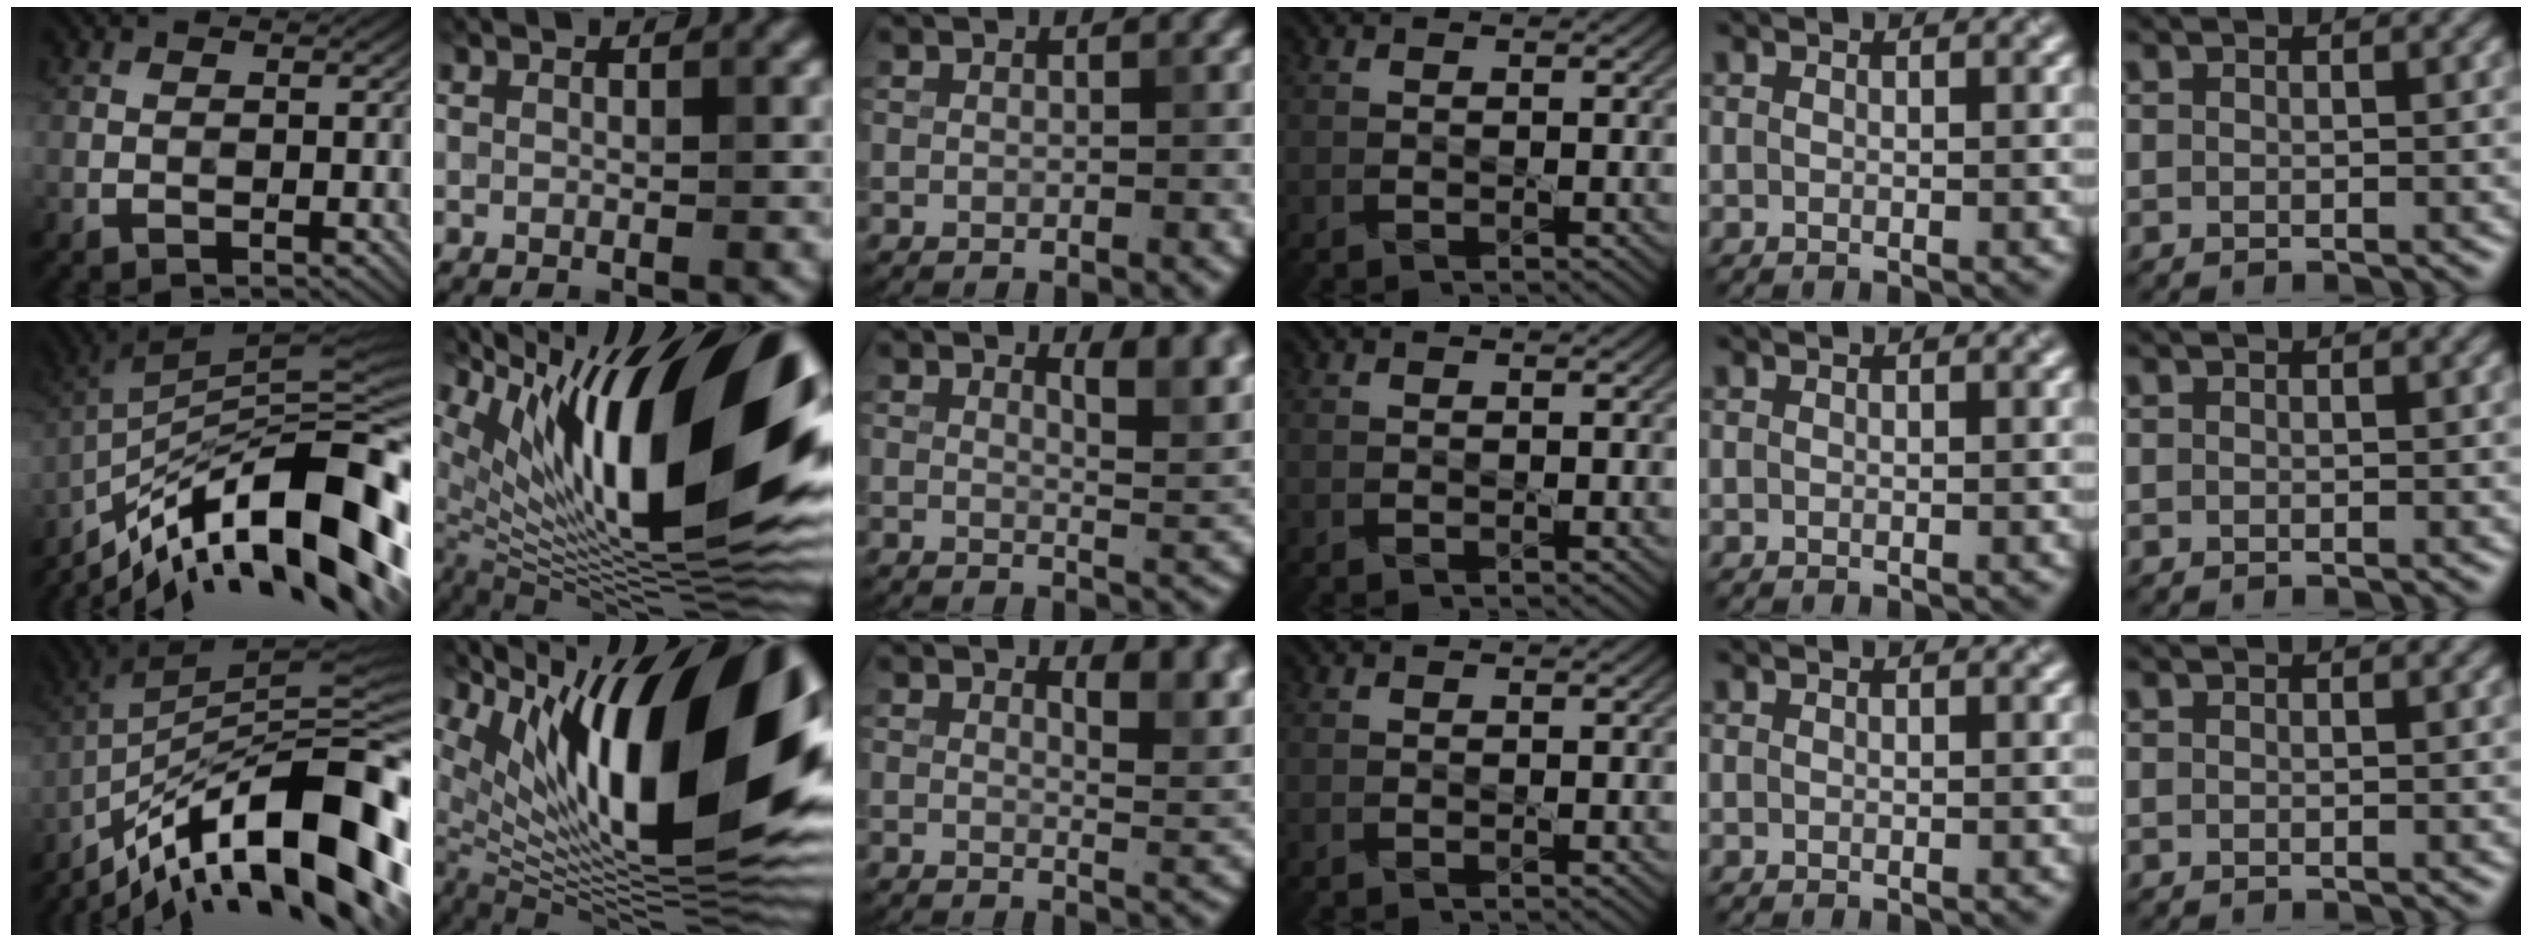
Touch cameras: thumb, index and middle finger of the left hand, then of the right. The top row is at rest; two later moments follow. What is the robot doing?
{"motion": "dispense", "object": "syringe"}